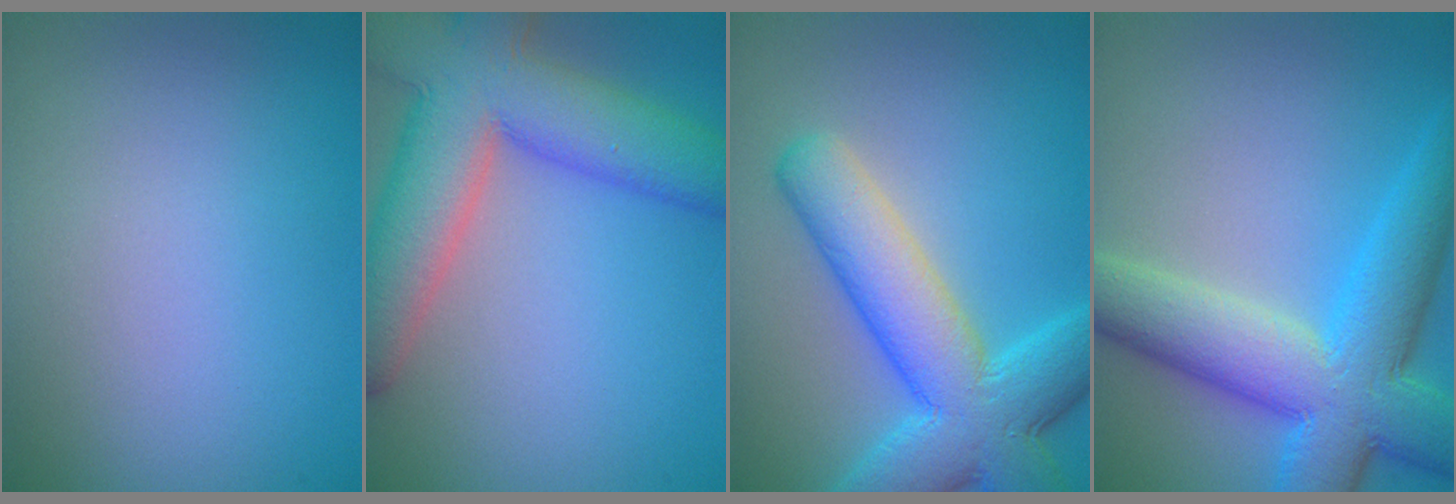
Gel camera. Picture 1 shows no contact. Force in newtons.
{"total": 10.7, "press": 10.7, "slide": 0.7}
{"total": 9.4, "press": 9.4, "slide": 0.4}
{"total": 10.4, "press": 10.4, "slide": 0.4}